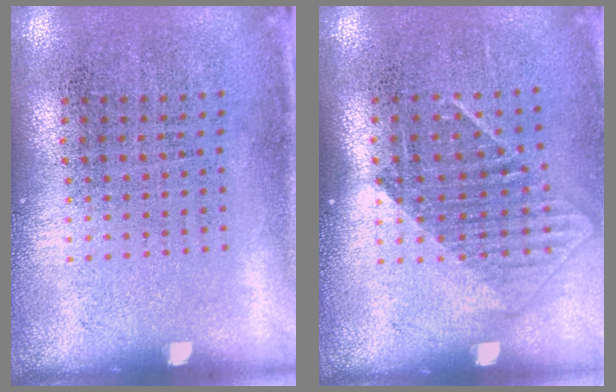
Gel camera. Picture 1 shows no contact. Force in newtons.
{"total": 1.3, "press": 0.9, "slide": 0.8}